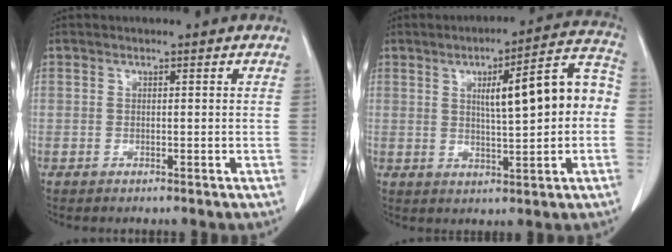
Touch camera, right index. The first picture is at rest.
{"total": 12.6, "force": [1.2, 2.2, 12.4], "torque": [-0.167, 0.038, 0.019]}